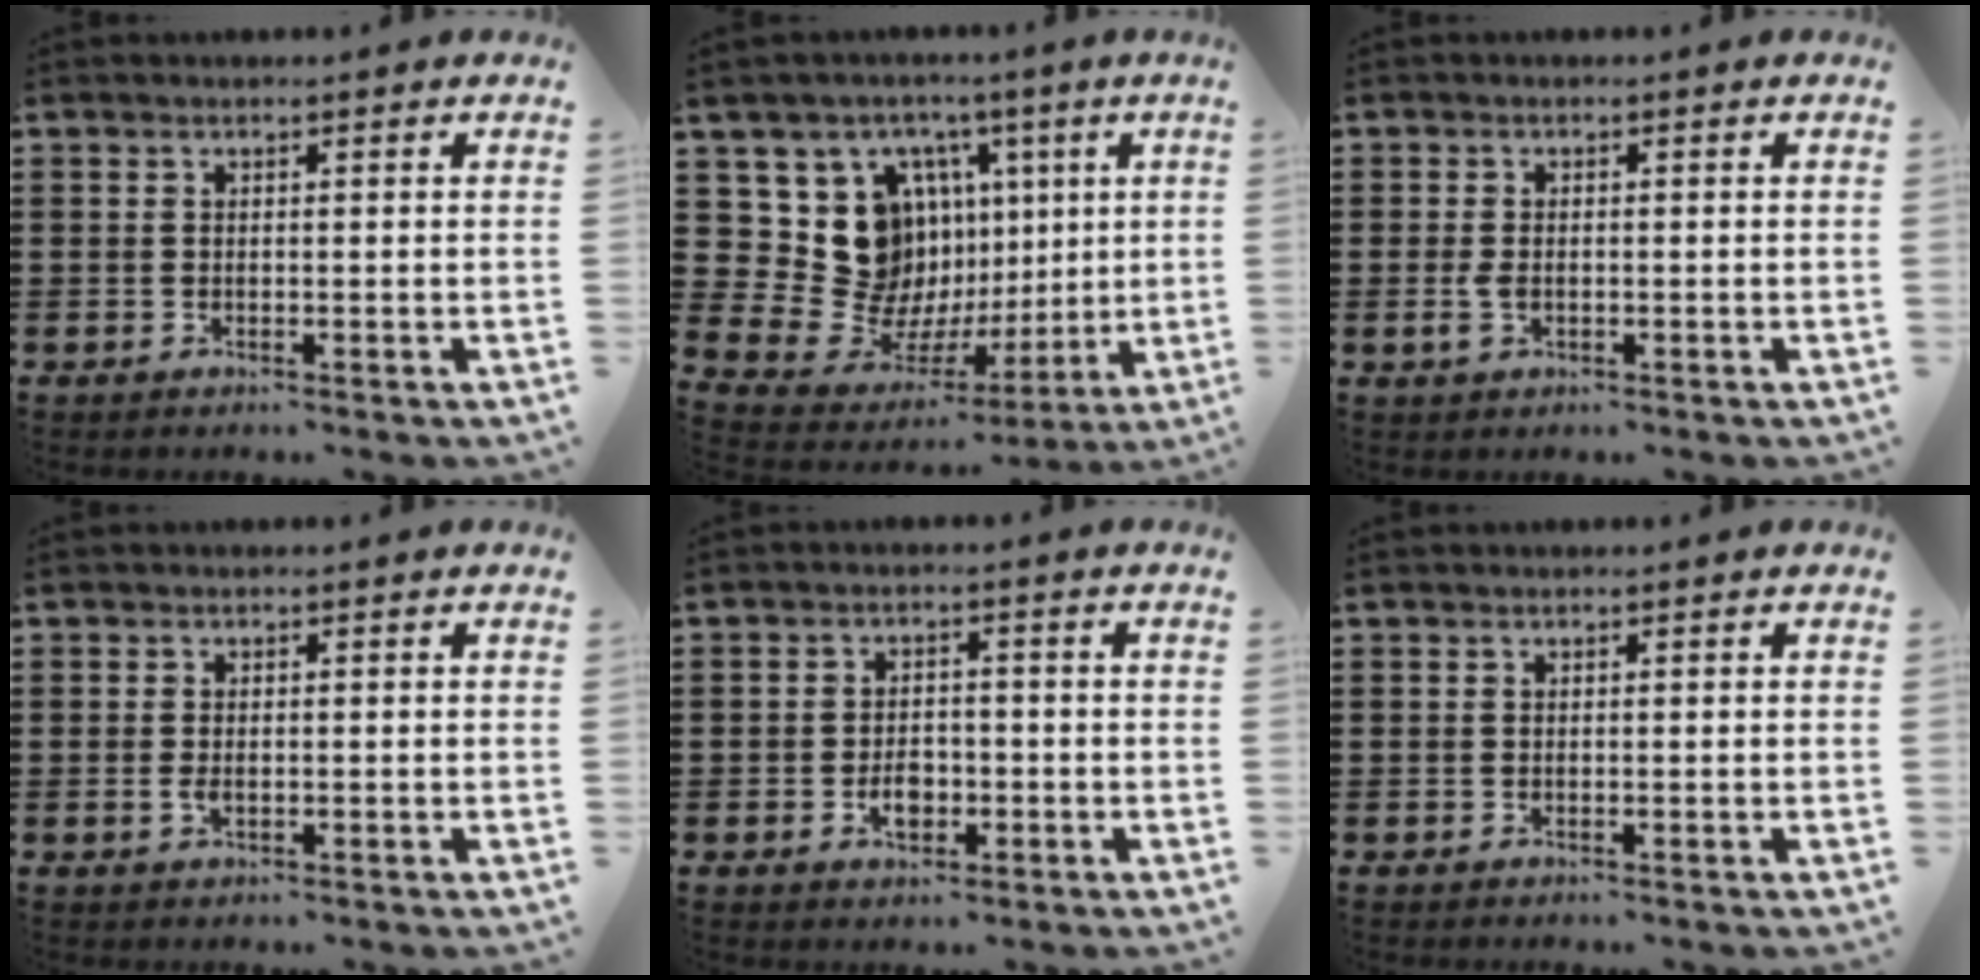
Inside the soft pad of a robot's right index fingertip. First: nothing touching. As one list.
[{"total": 13.7, "force": [3.0, 12.6, 4.6], "torque": [-0.095, -0.033, 0.071]}, {"total": 2.3, "force": [-0.6, 1.2, 1.8], "torque": [-0.051, -0.006, -0.014]}, {"total": 1.5, "force": [-0.4, 0.6, 1.3], "torque": [-0.035, -0.006, -0.008]}, {"total": 3.5, "force": [-1.3, 2.2, 2.3], "torque": [-0.038, -0.004, -0.024]}, {"total": 0.0}]